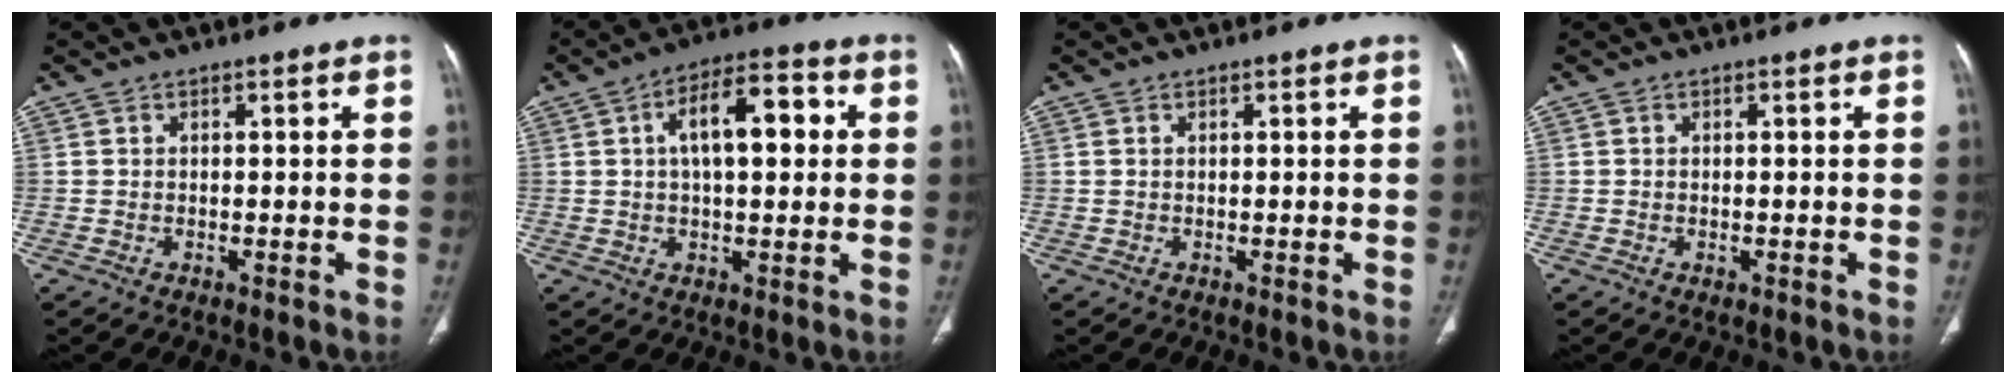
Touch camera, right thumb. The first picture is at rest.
{"total": 9.1, "force": [1.8, 4.2, 7.9], "torque": [-0.116, 0.019, 0.022]}
{"total": 0.0}
{"total": 0.5, "force": [-0.2, 0.3, 0.4], "torque": [-0.007, -0.001, 0.000]}